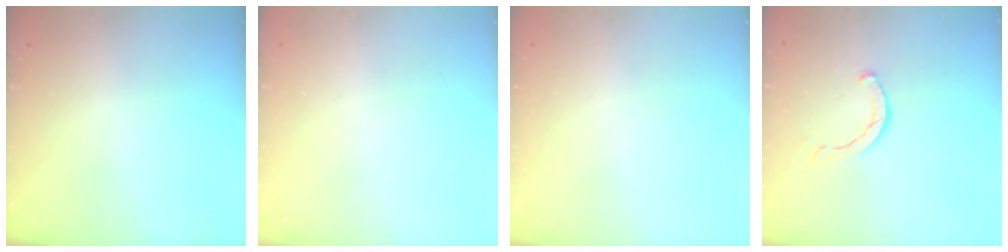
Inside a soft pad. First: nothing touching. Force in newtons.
{"total": 0.0}
{"total": 0.0}
{"total": 2.4, "press": 2.4, "slide": 0.1}